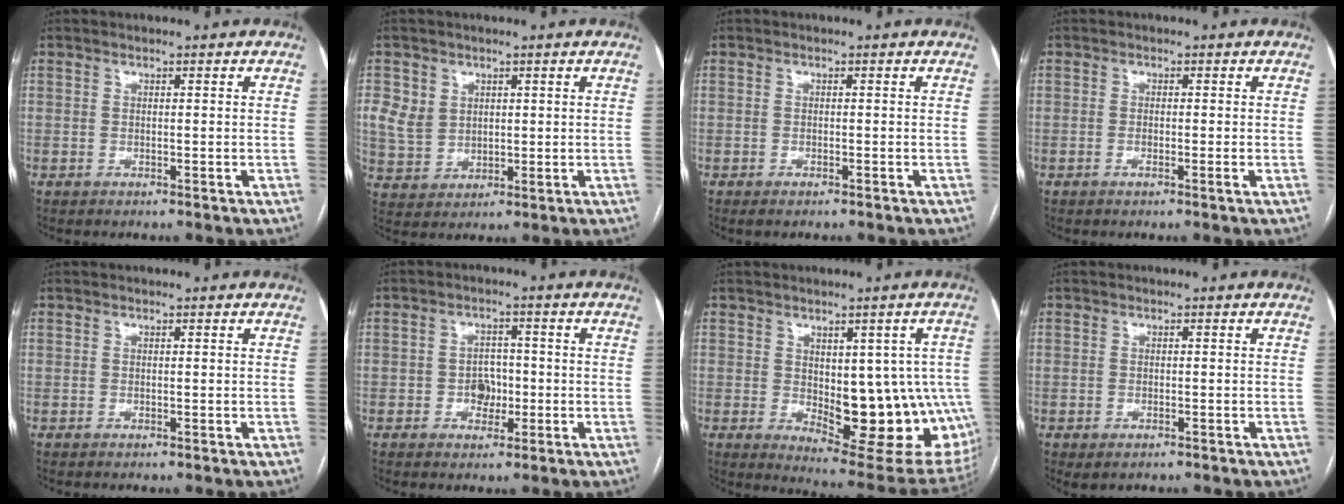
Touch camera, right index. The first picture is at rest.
{"total": 5.7, "force": [1.9, 4.9, 2.4], "torque": [-0.049, 0.010, 0.049]}
{"total": 1.0, "force": [-0.7, 0.2, 0.7], "torque": [-0.014, -0.002, -0.008]}
{"total": 1.6, "force": [-0.6, 0.0, 1.5], "torque": [-0.024, -0.002, -0.009]}
{"total": 0.0}
{"total": 3.7, "force": [-0.9, 2.9, 2.2], "torque": [-0.029, 0.009, -0.012]}
{"total": 17.0, "force": [-1.8, 7.3, 15.3], "torque": [-0.144, 0.004, 0.003]}
{"total": 1.8, "force": [-1.0, 0.8, 1.2], "torque": [-0.020, -0.003, -0.007]}